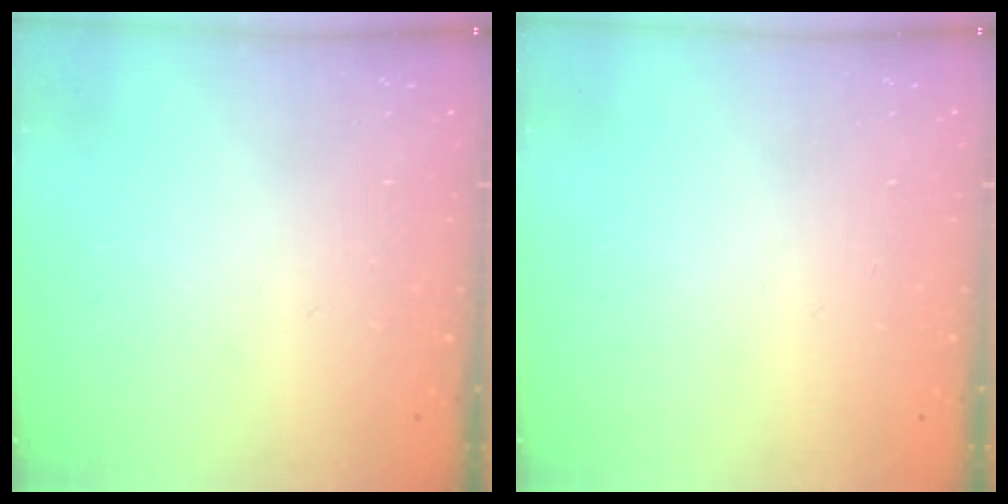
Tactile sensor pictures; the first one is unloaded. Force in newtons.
{"total": 0.0}